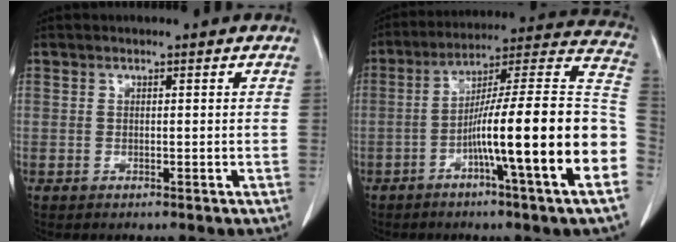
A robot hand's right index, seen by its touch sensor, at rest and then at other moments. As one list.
[{"total": 21.6, "force": [-6.3, -0.3, 20.6], "torque": [-0.251, 0.015, -0.103]}]